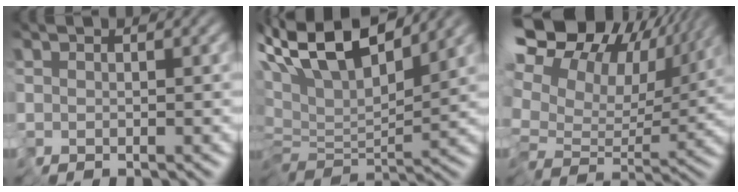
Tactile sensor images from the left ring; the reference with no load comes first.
{"total": 10.4, "force": [6.0, 2.9, 7.9], "torque": [-0.169, 0.024, 0.105]}
{"total": 14.7, "force": [7.1, 8.6, 9.5], "torque": [-0.209, 0.045, 0.132]}